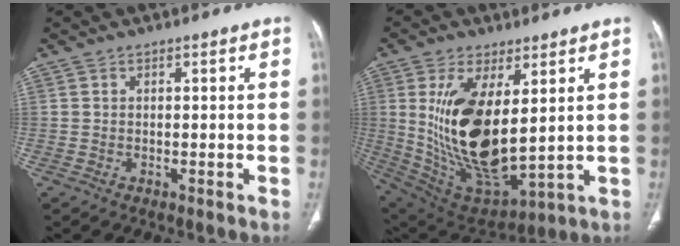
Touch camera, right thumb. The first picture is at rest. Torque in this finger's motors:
{"motor_torque": [1.41, 3.60, 2.17, 0.37, 0.66]}